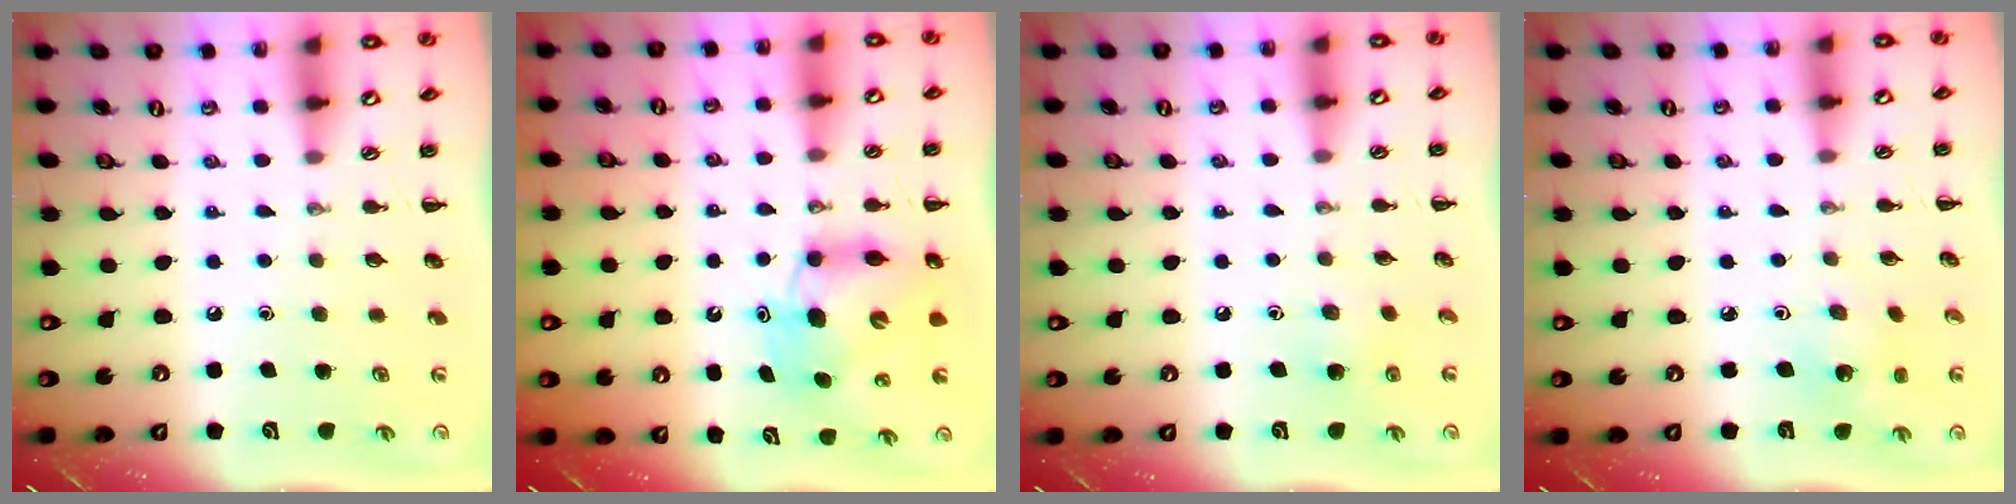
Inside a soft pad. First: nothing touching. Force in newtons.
{"total": 8.4, "press": 8.4, "slide": 0.9}
{"total": 4.9, "press": 4.7, "slide": 1.2}
{"total": 1.8, "press": 1.6, "slide": 0.7}